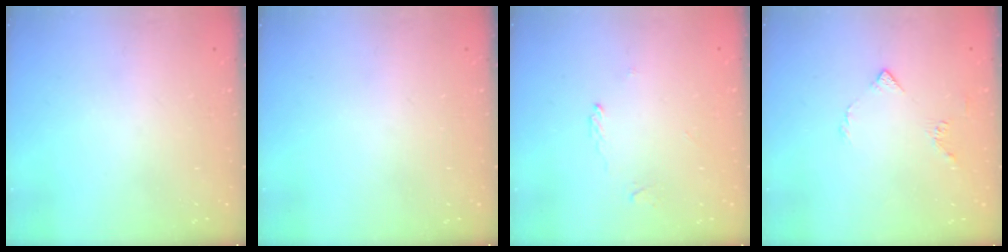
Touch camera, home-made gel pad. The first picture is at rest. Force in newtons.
{"total": 0.0}
{"total": 1.7, "press": 1.7, "slide": 0.3}
{"total": 4.8, "press": 4.7, "slide": 0.9}